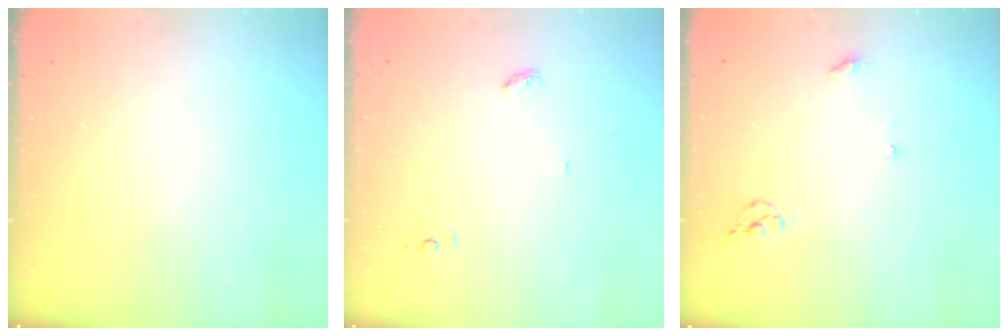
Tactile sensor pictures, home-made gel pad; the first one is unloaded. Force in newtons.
{"total": 3.4, "press": 3.4, "slide": 0.2}
{"total": 5.9, "press": 5.9, "slide": 0.6}